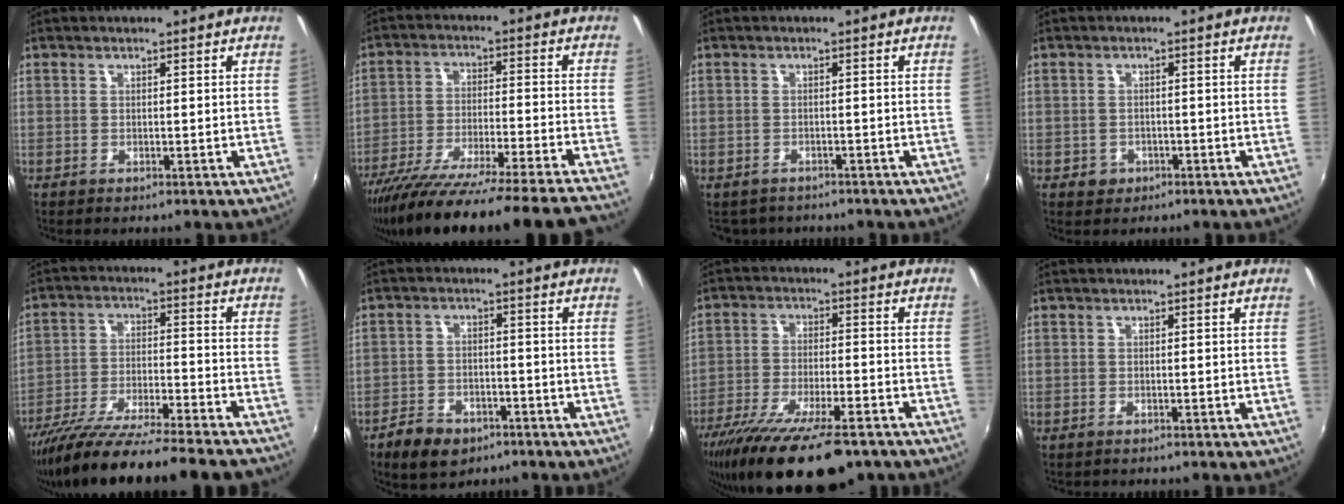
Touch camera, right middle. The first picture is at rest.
{"total": 25.6, "force": [-22.8, -1.1, 11.7], "torque": [-0.201, -0.066, -0.350]}
{"total": 3.4, "force": [-2.9, 1.7, 0.5], "torque": [-0.017, -0.012, -0.045]}
{"total": 2.9, "force": [-1.3, 2.4, 0.7], "torque": [-0.018, 0.000, -0.018]}
{"total": 24.0, "force": [-21.1, 1.8, 11.4], "torque": [-0.205, -0.060, -0.323]}
{"total": 8.3, "force": [-5.6, 4.7, 3.9], "torque": [-0.108, -0.002, -0.088]}
{"total": 20.4, "force": [-15.3, 5.3, 12.5], "torque": [-0.240, -0.054, -0.246]}
{"total": 0.7, "force": [-0.7, 0.3, 0.1], "torque": [-0.005, -0.002, -0.011]}